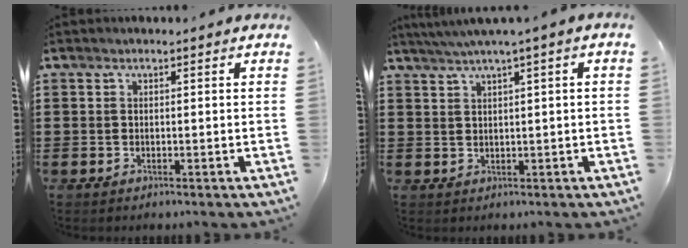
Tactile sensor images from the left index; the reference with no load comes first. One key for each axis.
{"total": 2.2, "fx": 1.0, "fy": -0.5, "fz": 1.9, "tx": -0.035, "ty": -0.005, "tz": 0.018}